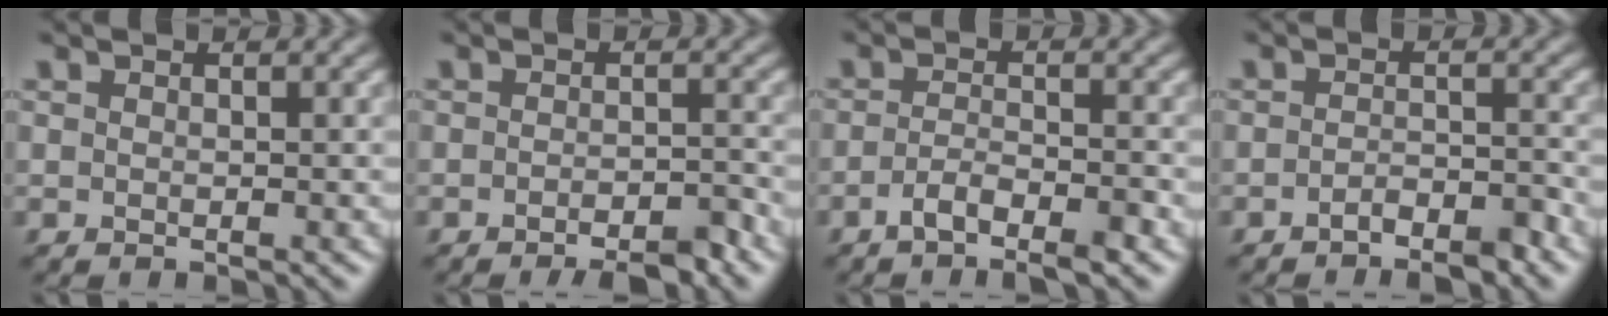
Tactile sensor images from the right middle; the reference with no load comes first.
{"total": 3.1, "force": [-2.2, 1.0, 2.0], "torque": [-0.025, 0.007, -0.032]}
{"total": 3.1, "force": [-2.0, 0.8, 2.3], "torque": [-0.046, 0.005, -0.038]}
{"total": 2.3, "force": [-1.9, 0.7, 1.2], "torque": [-0.018, 0.010, -0.031]}